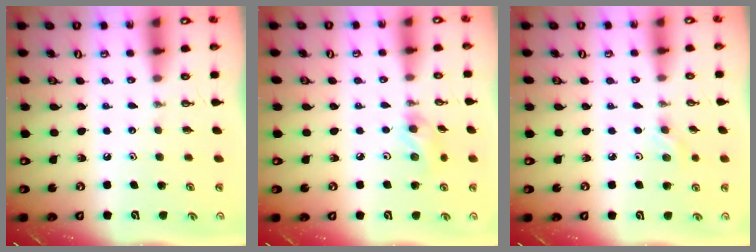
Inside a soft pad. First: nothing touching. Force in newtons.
{"total": 6.2, "press": 6.1, "slide": 1.0}
{"total": 2.8, "press": 2.7, "slide": 0.8}